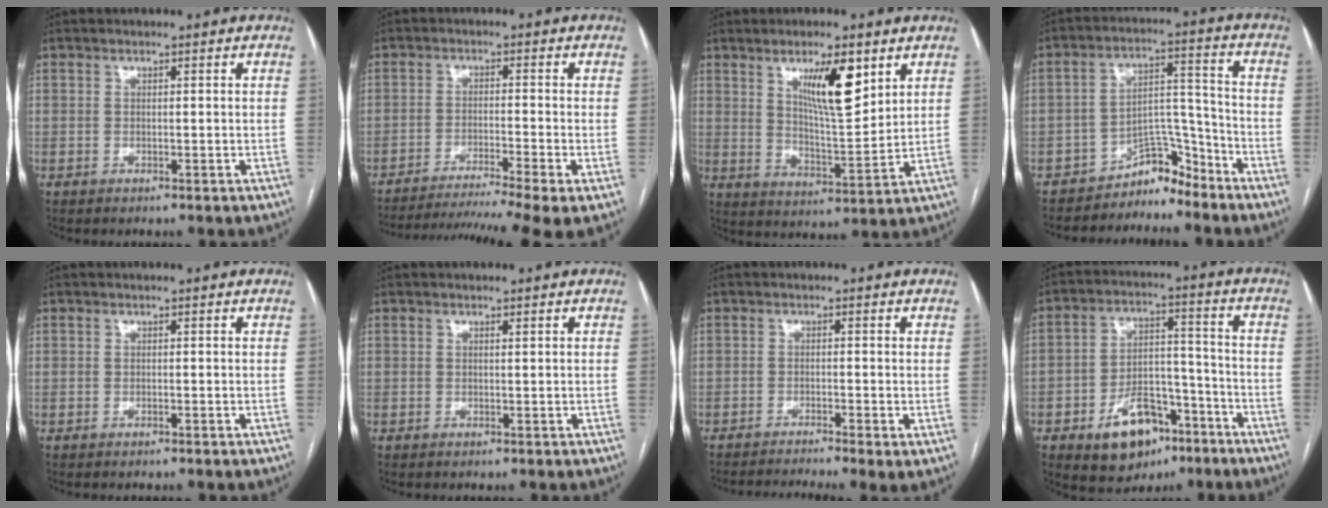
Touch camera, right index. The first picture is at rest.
{"total": 14.8, "force": [-12.0, -1.2, 8.7], "torque": [-0.126, -0.026, -0.184]}
{"total": 10.1, "force": [5.1, 1.9, 8.5], "torque": [-0.146, -0.007, 0.090]}
{"total": 6.3, "force": [-5.8, 2.1, 0.9], "torque": [-0.001, 0.050, -0.097]}
{"total": 0.0}
{"total": 0.0}
{"total": 7.2, "force": [-5.3, 0.1, 4.9], "torque": [-0.073, -0.007, -0.085]}
{"total": 11.9, "force": [-6.7, 6.7, 7.1], "torque": [-0.111, 0.020, -0.102]}